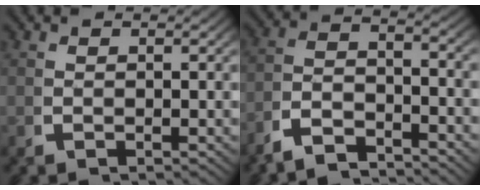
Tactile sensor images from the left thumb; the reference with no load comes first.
{"total": 4.6, "force": [-2.9, 2.1, 2.9], "torque": [-0.048, -0.014, -0.055]}